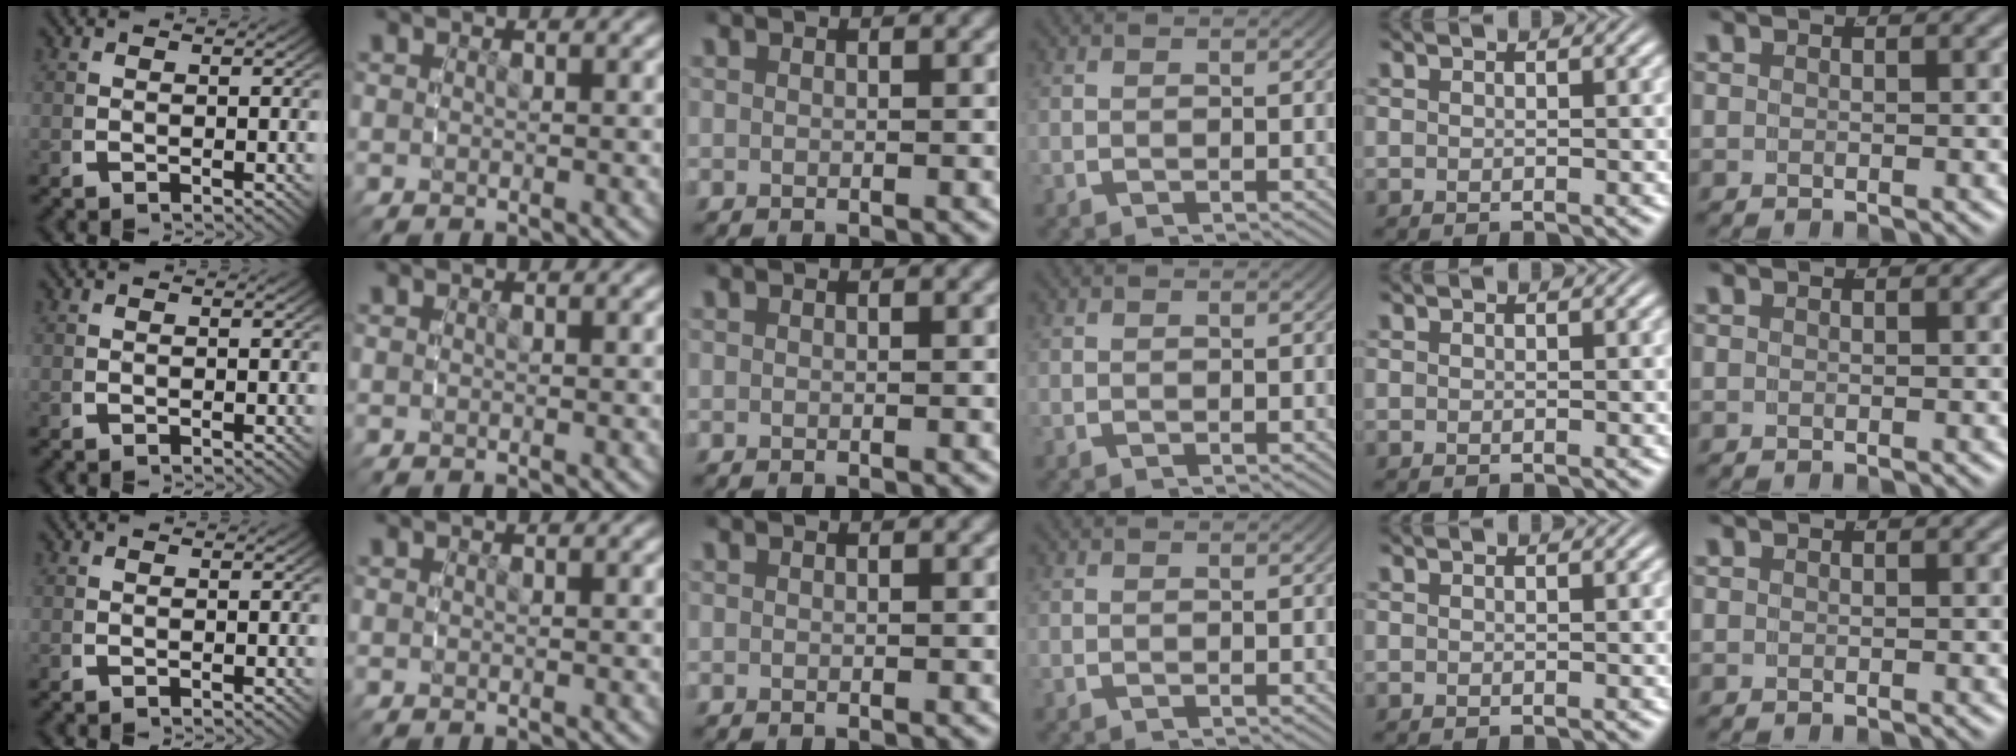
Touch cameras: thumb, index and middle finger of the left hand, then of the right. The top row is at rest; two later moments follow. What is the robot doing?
{"motion": "reach", "object": "stress ball aka squeeze ball"}